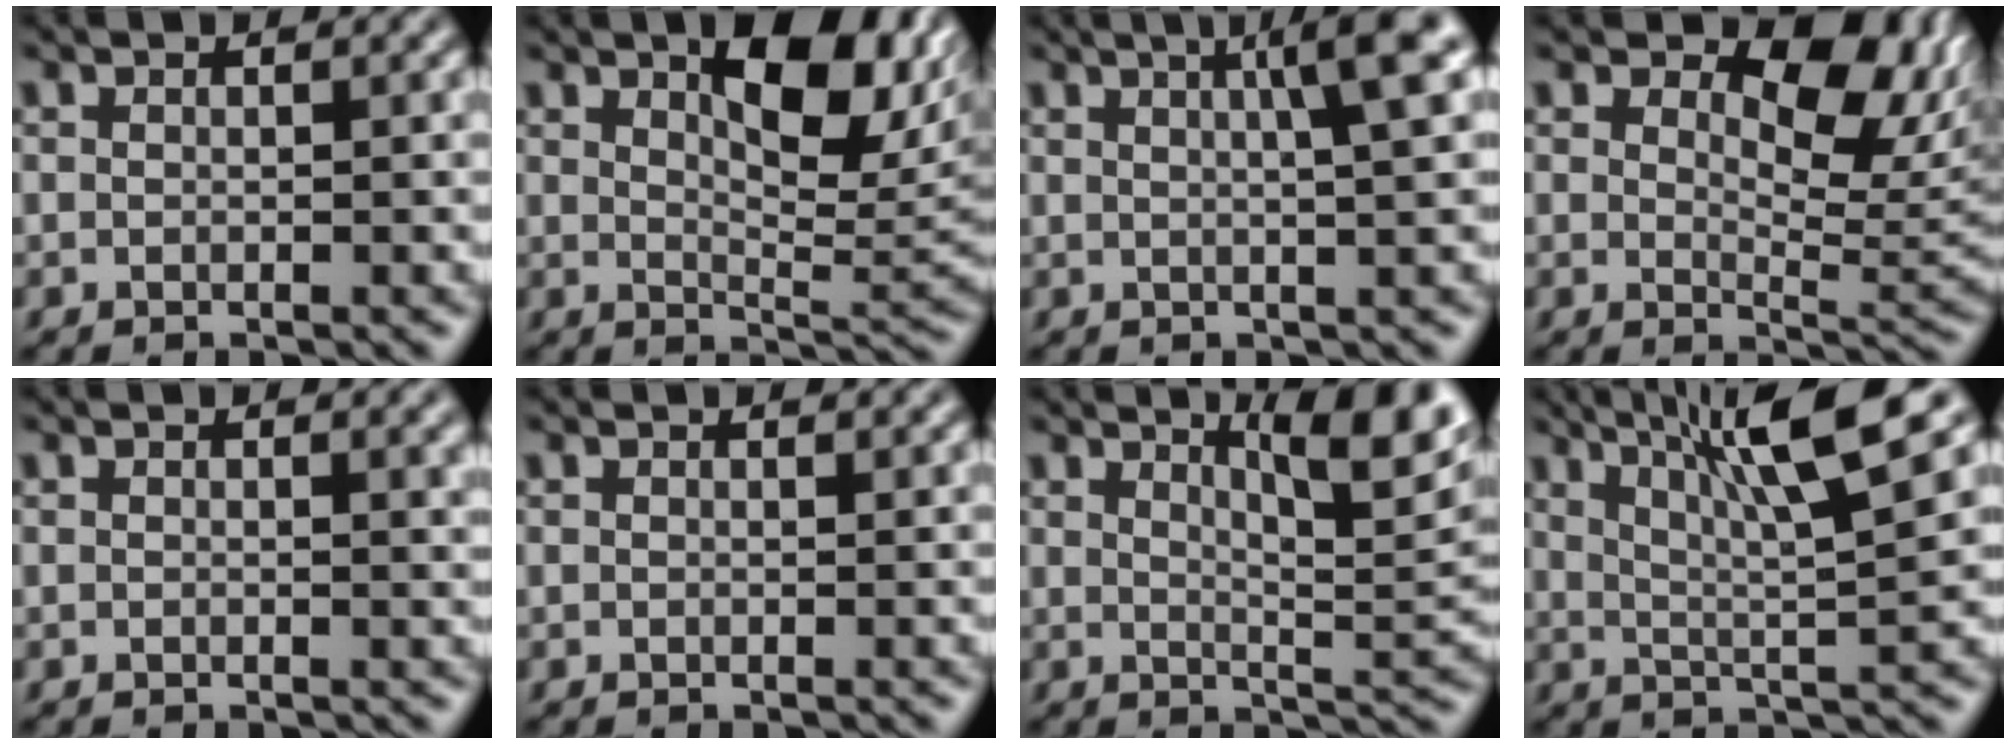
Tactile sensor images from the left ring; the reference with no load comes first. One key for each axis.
{"total": 8.0, "fx": 3.0, "fy": 3.2, "fz": 6.7, "tx": -0.098, "ty": -0.001, "tz": 0.046}
{"total": 4.5, "fx": 1.8, "fy": 0.6, "fz": 4.1, "tx": -0.047, "ty": 0.012, "tz": 0.025}
{"total": 9.9, "fx": 5.0, "fy": 5.1, "fz": 6.8, "tx": -0.084, "ty": 0.005, "tz": 0.075}
{"total": 1.5, "fx": 0.8, "fy": 0.6, "fz": 1.2, "tx": -0.005, "ty": -0.001, "tz": 0.011}
{"total": 0.6, "fx": 0.5, "fy": 0.2, "fz": 0.2, "tx": -0.002, "ty": -0.003, "tz": 0.002}
{"total": 6.9, "fx": 4.0, "fy": 1.7, "fz": 5.4, "tx": -0.056, "ty": 0.004, "tz": 0.066}
{"total": 8.7, "fx": 4.3, "fy": 1.4, "fz": 7.4, "tx": -0.121, "ty": 0.012, "tz": 0.077}